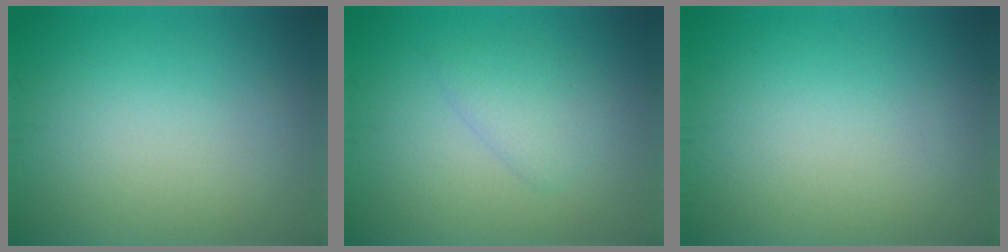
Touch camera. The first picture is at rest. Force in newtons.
{"total": 2.2, "press": 2.2, "slide": 0.2}
{"total": 0.0}